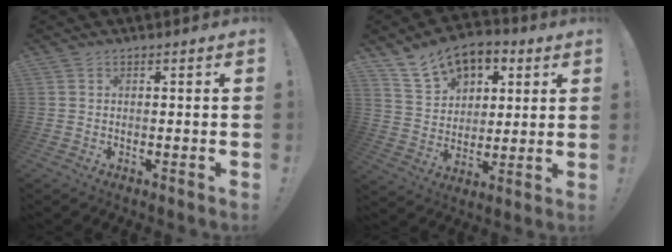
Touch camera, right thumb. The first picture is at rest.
{"total": 14.0, "force": [8.3, 9.5, 6.2], "torque": [-0.092, -0.045, 0.157]}